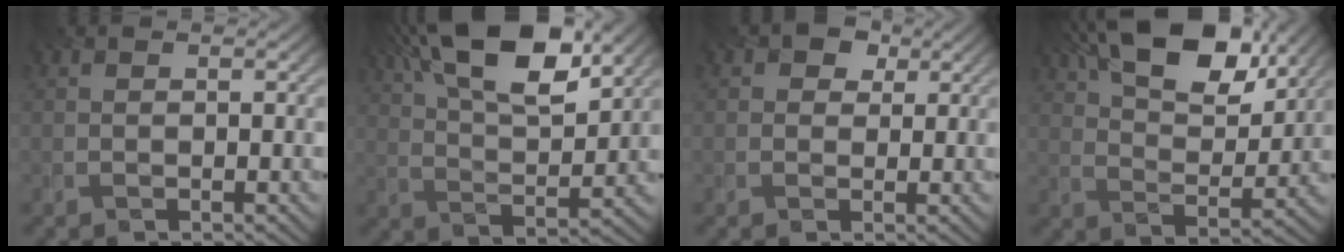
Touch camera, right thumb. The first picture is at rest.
{"total": 14.4, "force": [8.3, 5.3, 10.5], "torque": [-0.205, 0.016, 0.134]}
{"total": 2.9, "force": [1.0, 2.5, 1.0], "torque": [-0.010, 0.006, 0.003]}
{"total": 14.2, "force": [8.5, 6.2, 9.5], "torque": [-0.159, 0.009, 0.131]}